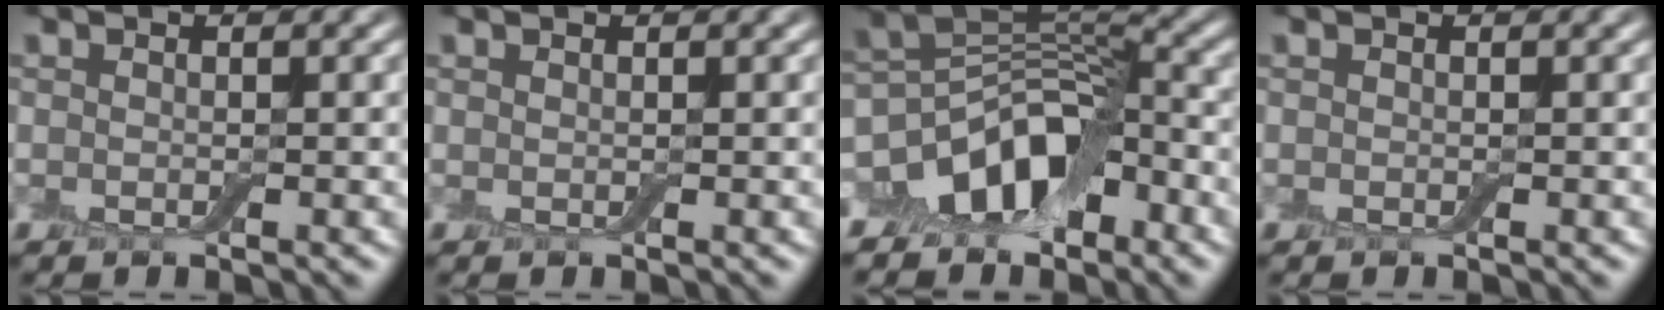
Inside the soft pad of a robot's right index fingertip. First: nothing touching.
{"total": 0.0}
{"total": 8.4, "force": [-4.7, 5.0, 4.9], "torque": [-0.073, 0.001, -0.097]}
{"total": 0.0}